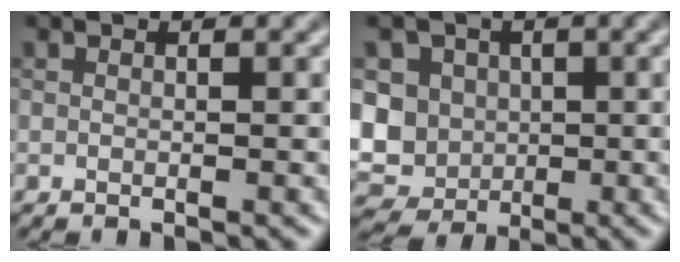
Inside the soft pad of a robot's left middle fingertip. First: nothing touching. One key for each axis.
{"total": 9.9, "fx": 0.4, "fy": 8.8, "fz": 4.5, "tx": -0.093, "ty": 0.025, "tz": -0.031}